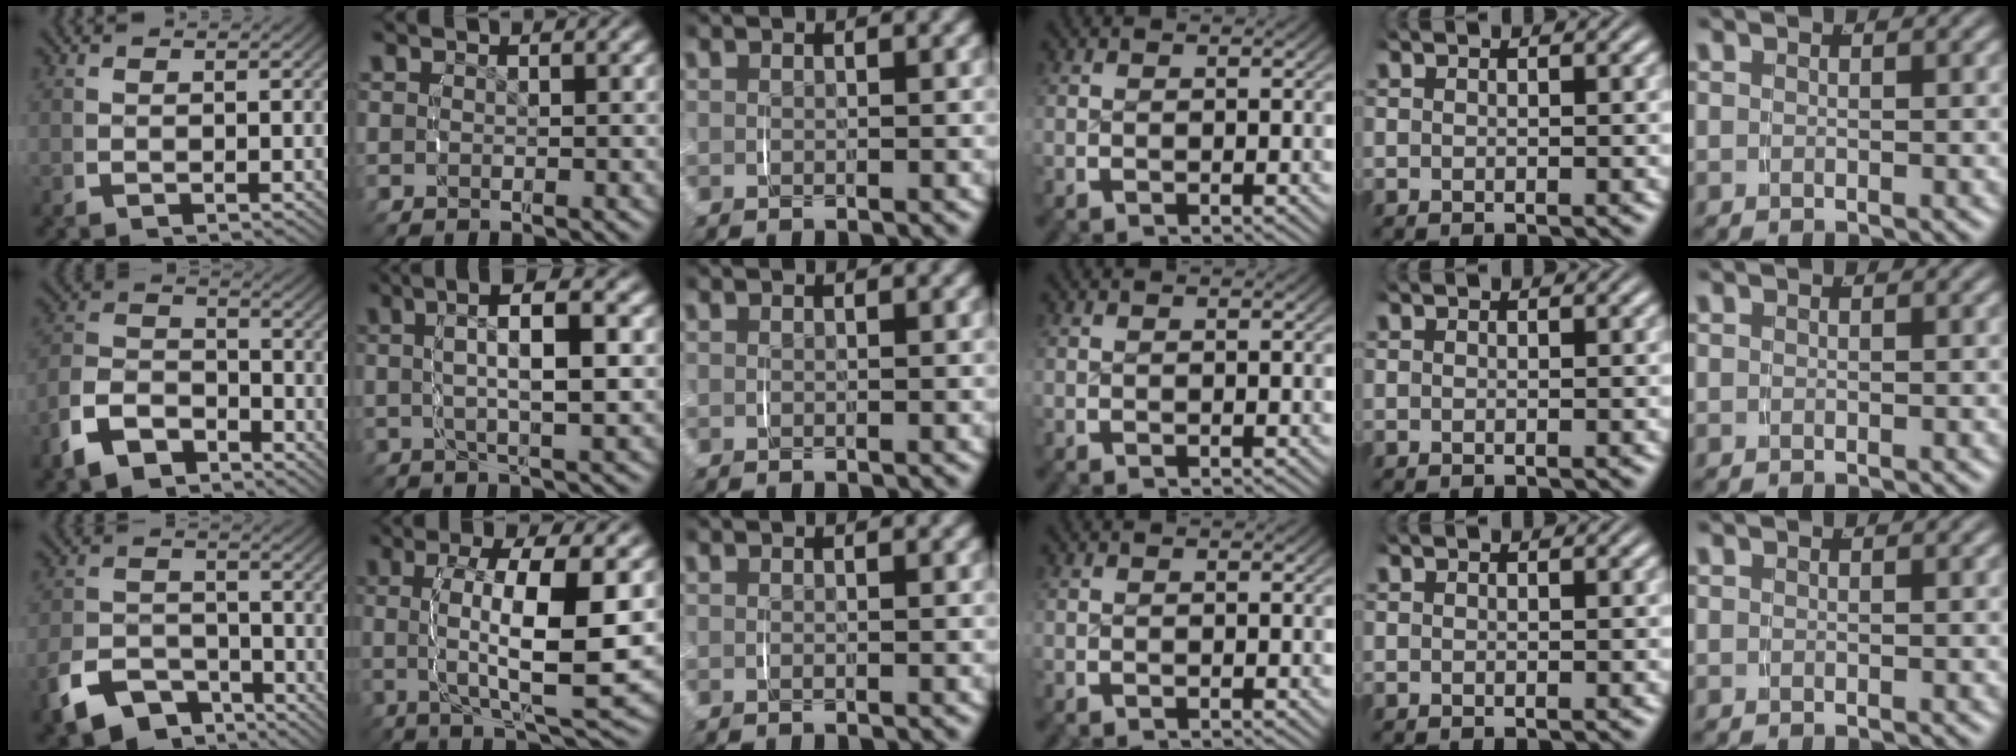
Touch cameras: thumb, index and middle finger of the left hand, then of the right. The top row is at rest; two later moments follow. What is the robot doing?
{"motion": "lift_and_place", "object": "pen bag"}